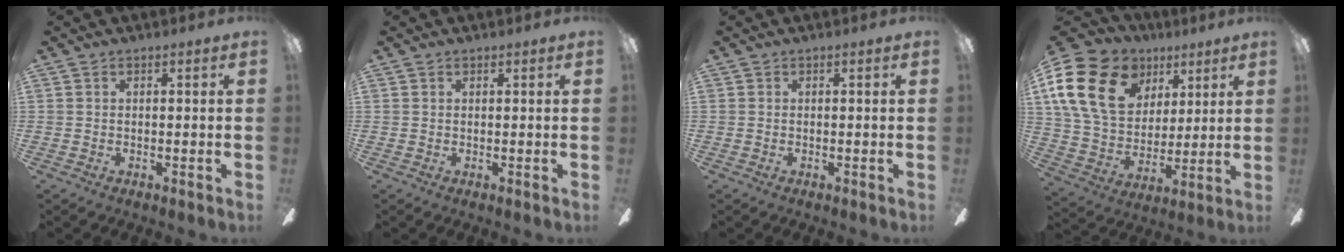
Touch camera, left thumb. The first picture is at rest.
{"total": 0.5, "force": [0.4, 0.2, 0.2], "torque": [-0.006, 0.002, 0.007]}
{"total": 0.0}
{"total": 22.9, "force": [9.5, 16.5, 12.7], "torque": [-0.259, -0.025, 0.175]}